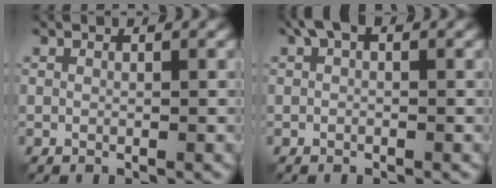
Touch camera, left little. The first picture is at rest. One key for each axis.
{"total": 2.8, "fx": 1.1, "fy": 1.6, "fz": 2.0, "tx": -0.043, "ty": 0.009, "tz": 0.018}